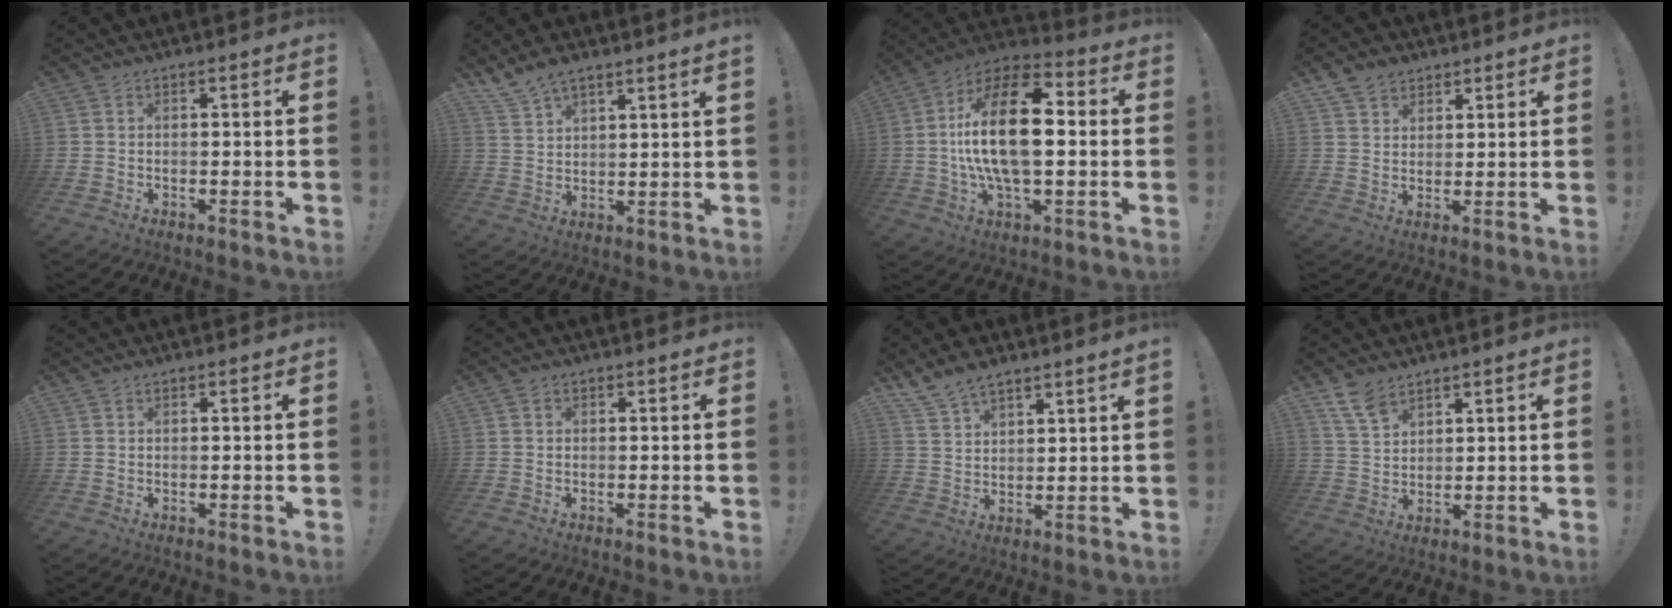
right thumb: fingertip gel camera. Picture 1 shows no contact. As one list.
[{"total": 6.3, "force": [5.8, 1.0, 2.4], "torque": [-0.060, -0.027, 0.110]}, {"total": 21.2, "force": [0.6, 9.6, 18.9], "torque": [-0.344, 0.006, 0.000]}, {"total": 6.2, "force": [4.3, 4.3, 1.2], "torque": [-0.025, -0.021, 0.084]}, {"total": 0.6, "force": [0.5, 0.3, 0.0], "torque": [0.001, -0.002, 0.010]}, {"total": 0.9, "force": [0.4, 0.8, 0.0], "torque": [0.003, 0.000, 0.008]}, {"total": 6.8, "force": [6.3, 1.4, 2.2], "torque": [-0.060, -0.032, 0.122]}, {"total": 7.3, "force": [5.7, 3.5, 2.9], "torque": [-0.050, -0.035, 0.108]}]